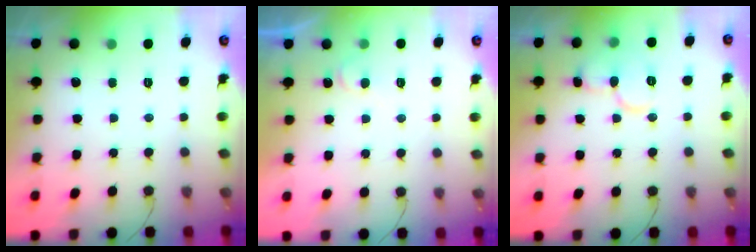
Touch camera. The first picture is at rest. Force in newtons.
{"total": 4.4, "press": 4.4, "slide": 0.4}
{"total": 9.9, "press": 9.9, "slide": 0.8}